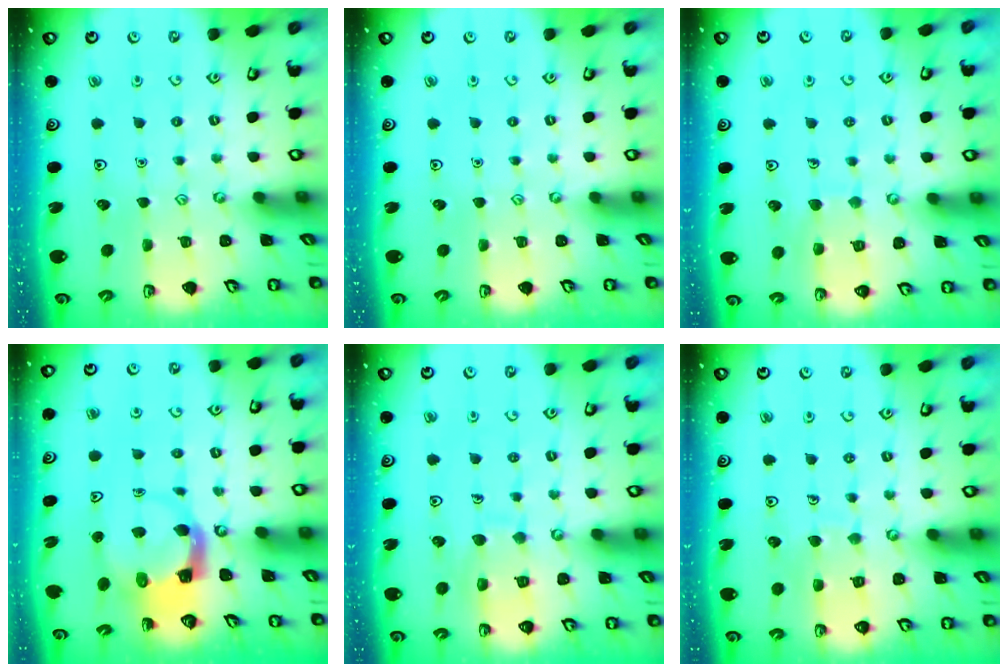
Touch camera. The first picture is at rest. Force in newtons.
{"total": 0.0}
{"total": 7.1, "press": 7.1, "slide": 0.5}
{"total": 4.0, "press": 3.9, "slide": 0.6}
{"total": 8.2, "press": 8.1, "slide": 0.9}
{"total": 7.8, "press": 7.7, "slide": 0.5}